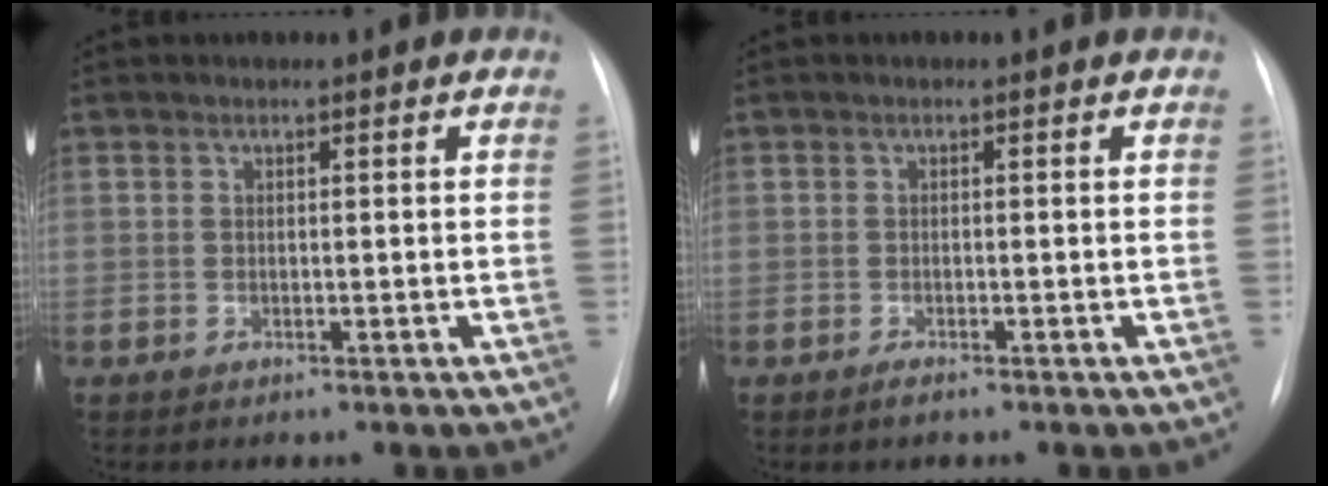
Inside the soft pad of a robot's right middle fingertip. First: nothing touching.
{"total": 0.8, "force": [-0.5, 0.0, 0.5], "torque": [-0.013, -0.003, -0.008]}